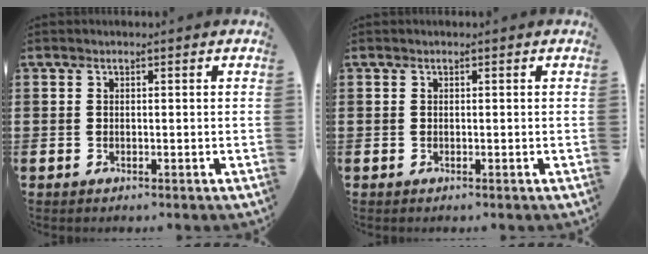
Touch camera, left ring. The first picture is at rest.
{"total": 0.0}